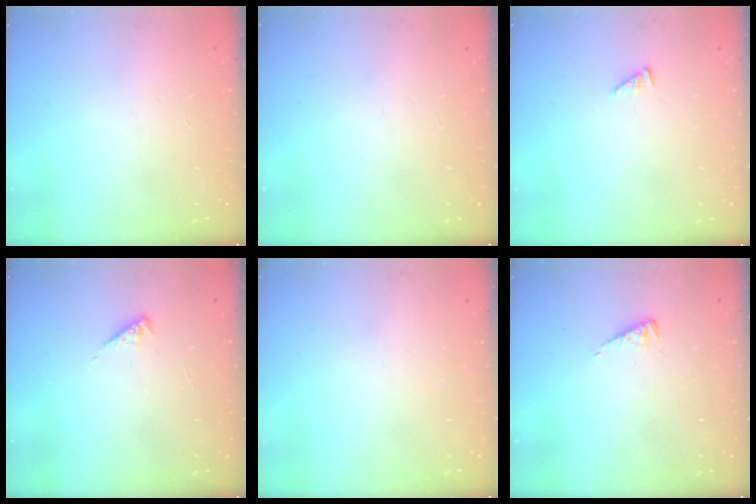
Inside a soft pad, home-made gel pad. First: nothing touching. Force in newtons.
{"total": 0.0}
{"total": 2.1, "press": 2.1, "slide": 0.3}
{"total": 2.3, "press": 2.3, "slide": 0.5}
{"total": 0.0}
{"total": 3.3, "press": 3.3, "slide": 0.3}